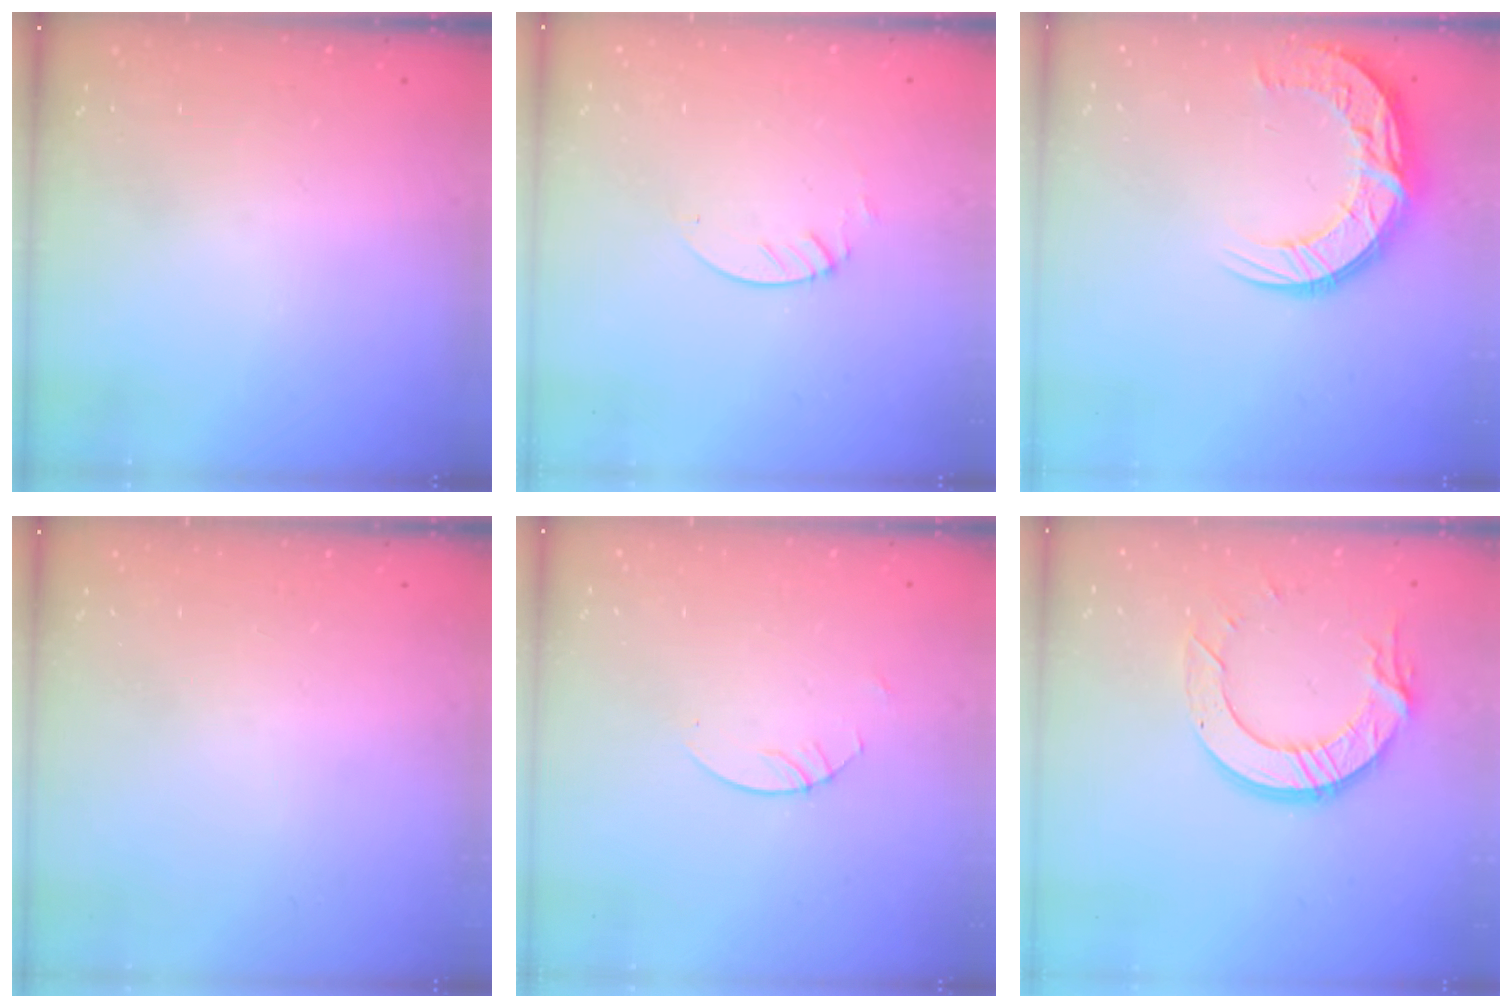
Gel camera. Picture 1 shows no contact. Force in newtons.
{"total": 1.3, "press": 1.3, "slide": 0.1}
{"total": 13.2, "press": 13.2, "slide": 1.2}
{"total": 0.0}
{"total": 2.7, "press": 2.7, "slide": 0.2}
{"total": 12.7, "press": 12.6, "slide": 1.2}